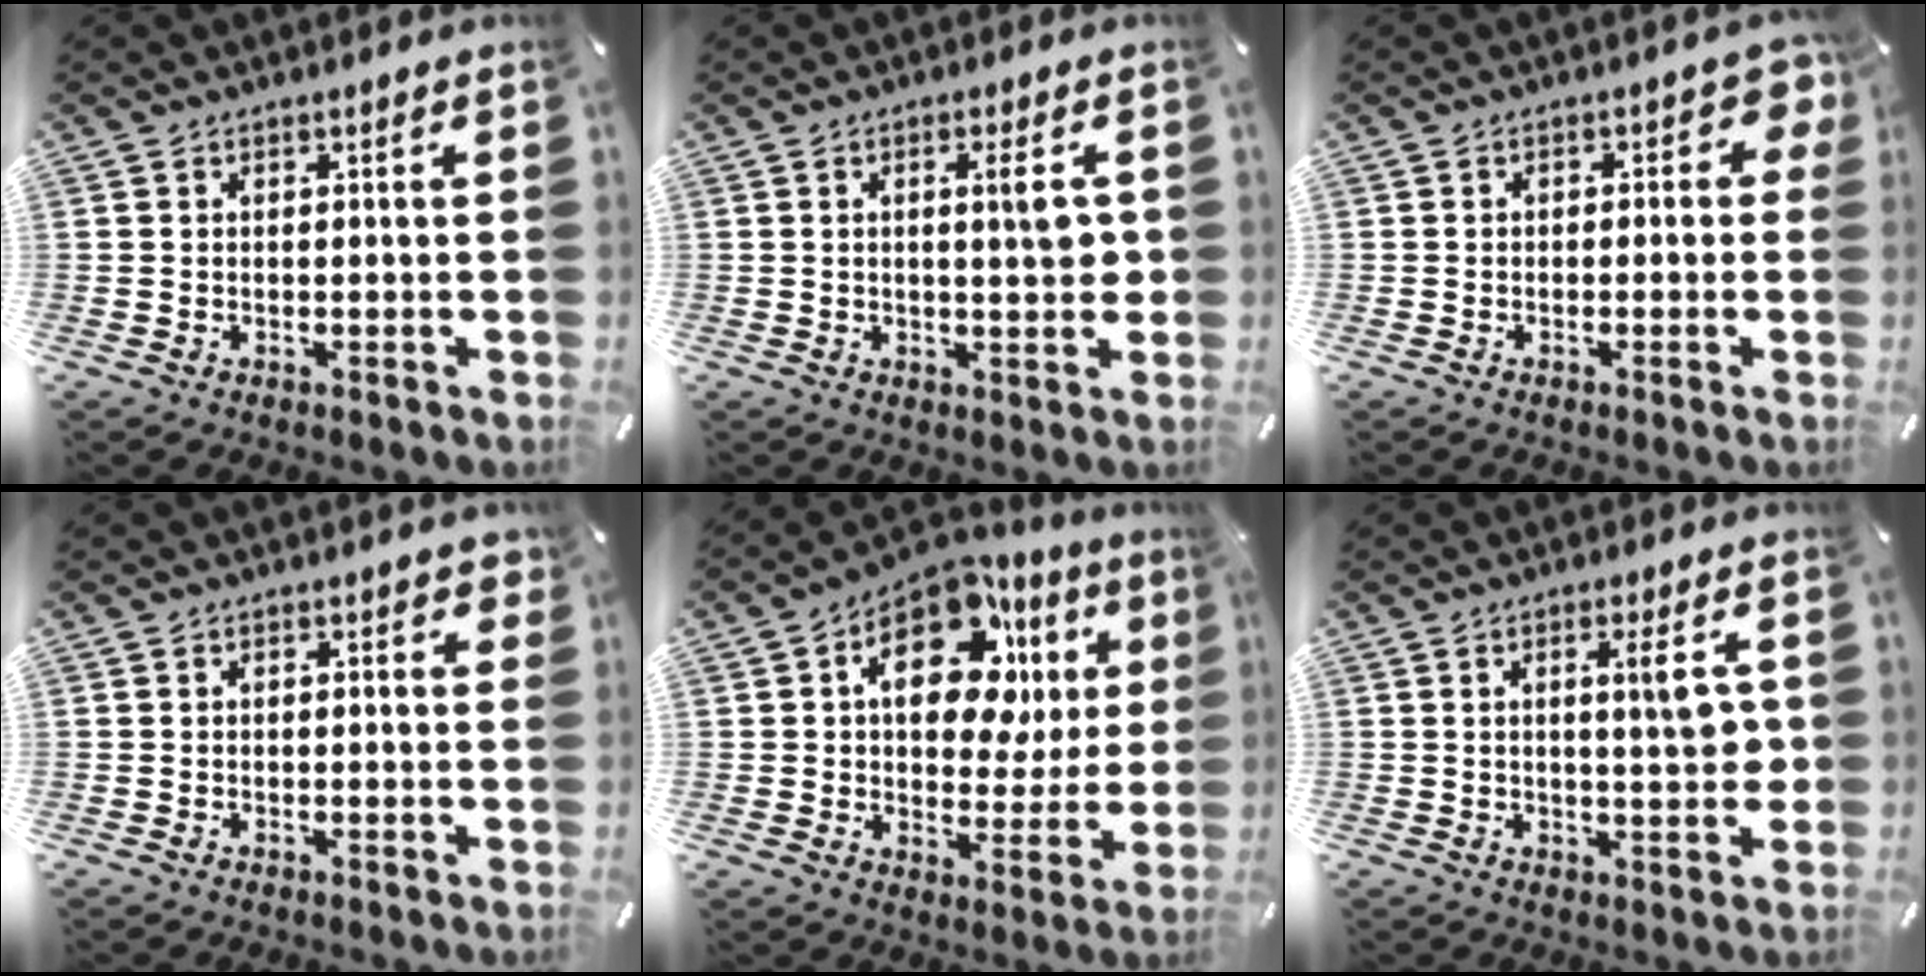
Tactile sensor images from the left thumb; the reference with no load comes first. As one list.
[{"total": 5.6, "force": [1.0, 1.2, 5.4], "torque": [-0.071, -0.013, 0.007]}, {"total": 3.6, "force": [-0.1, 2.2, 2.9], "torque": [-0.039, 0.007, -0.007]}, {"total": 1.4, "force": [0.1, 0.8, 1.1], "torque": [-0.006, -0.001, -0.003]}, {"total": 19.0, "force": [6.8, 11.2, 13.8], "torque": [-0.198, -0.025, 0.115]}, {"total": 6.8, "force": [1.4, 1.3, 6.5], "torque": [-0.092, -0.013, 0.013]}]